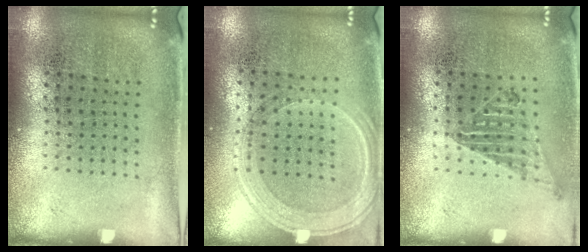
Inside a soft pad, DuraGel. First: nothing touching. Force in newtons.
{"total": 1.2, "press": 1.2, "slide": 0.3}
{"total": 1.0, "press": 1.0, "slide": 0.3}